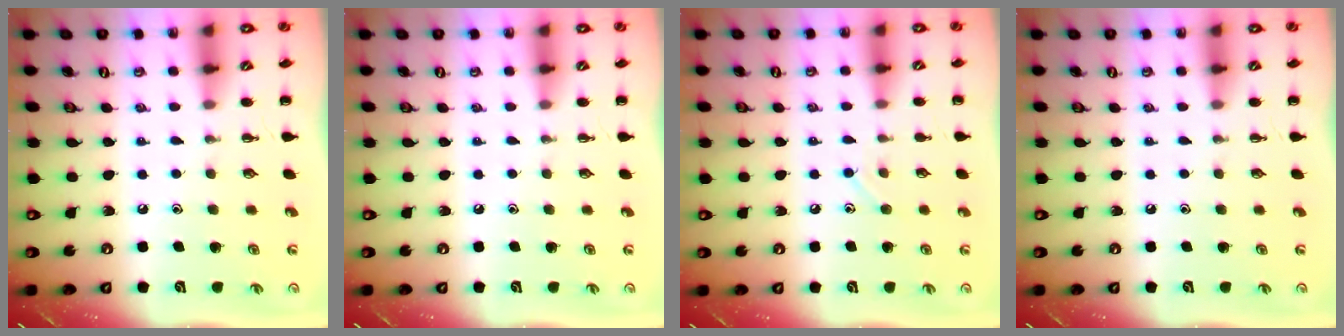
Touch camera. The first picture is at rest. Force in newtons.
{"total": 0.0}
{"total": 7.4, "press": 7.1, "slide": 2.1}
{"total": 0.0}